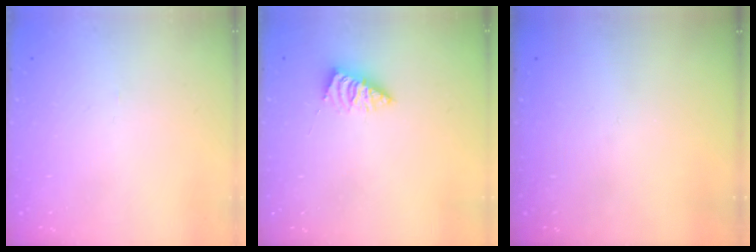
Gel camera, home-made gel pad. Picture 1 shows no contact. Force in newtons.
{"total": 2.3, "press": 2.3, "slide": 0.4}
{"total": 0.0}